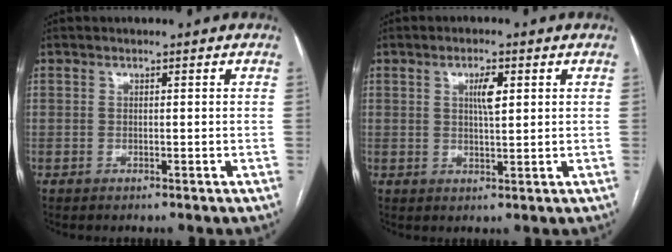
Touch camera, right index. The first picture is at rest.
{"total": 3.4, "force": [1.2, 0.8, 3.1], "torque": [-0.054, 0.002, 0.021]}